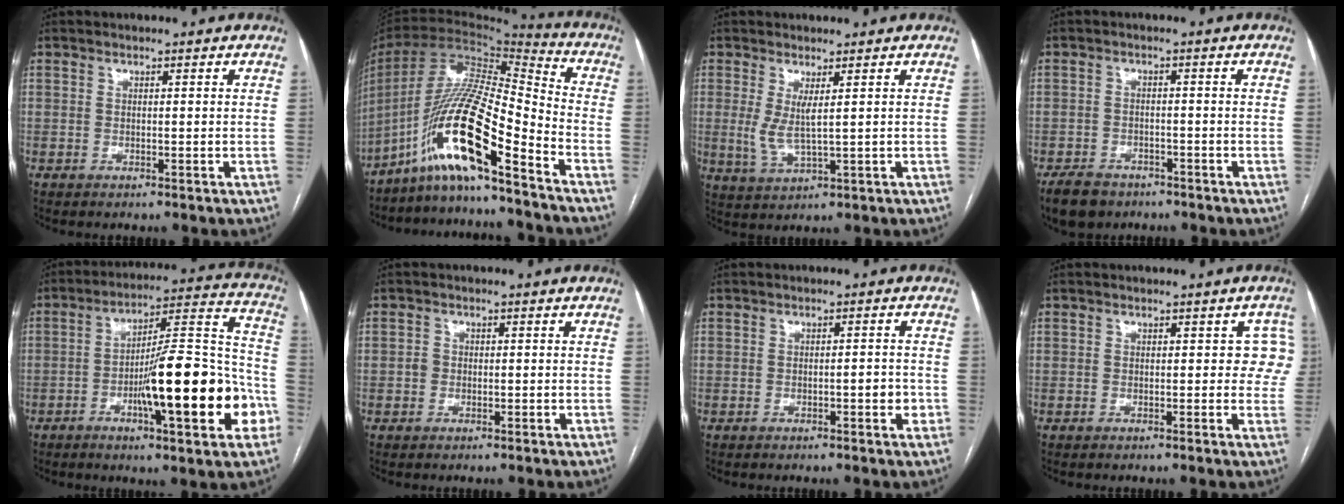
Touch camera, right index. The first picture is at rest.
{"total": 16.5, "force": [-10.6, 1.1, 12.6], "torque": [-0.246, 0.001, -0.195]}
{"total": 4.2, "force": [0.9, 0.5, 4.0], "torque": [-0.090, -0.010, 0.027]}
{"total": 5.9, "force": [-4.5, 3.3, 1.9], "torque": [-0.039, -0.003, -0.073]}
{"total": 20.4, "force": [-6.4, 3.4, 19.0], "torque": [-0.253, 0.020, -0.090]}
{"total": 1.2, "force": [-0.1, 1.2, 0.2], "torque": [-0.003, 0.004, -0.002]}
{"total": 2.0, "force": [-0.6, 0.6, 1.8], "torque": [-0.025, 0.001, -0.008]}
{"total": 3.6, "force": [0.6, 2.4, 2.6], "torque": [-0.003, 0.013, -0.001]}